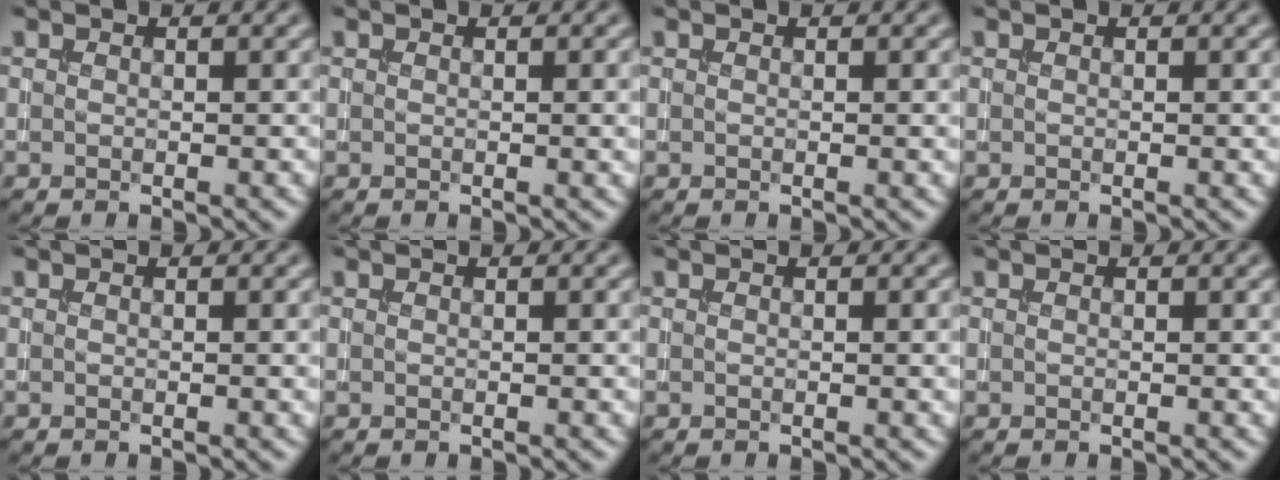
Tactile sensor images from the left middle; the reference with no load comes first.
{"total": 1.4, "force": [0.1, 0.3, 1.4], "torque": [-0.014, 0.001, 0.000]}
{"total": 0.6, "force": [0.0, 0.1, 0.6], "torque": [-0.005, 0.000, 0.000]}
{"total": 0.0}
{"total": 0.6, "force": [0.0, 0.1, 0.6], "torque": [-0.006, -0.001, 0.000]}
{"total": 0.0}
{"total": 1.1, "force": [0.1, 0.2, 1.1], "torque": [-0.011, 0.000, 0.000]}
{"total": 0.0}